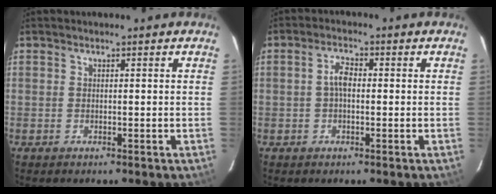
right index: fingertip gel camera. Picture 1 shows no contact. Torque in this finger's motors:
{"motor_torque": [0.37, 0.09, 0.18, 0.06]}